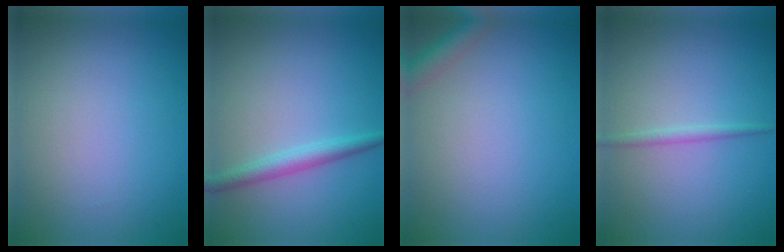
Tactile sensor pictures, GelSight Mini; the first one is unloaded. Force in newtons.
{"total": 2.3, "press": 2.3, "slide": 0.0}
{"total": 2.3, "press": 2.3, "slide": 0.1}
{"total": 1.0, "press": 1.0, "slide": 0.0}